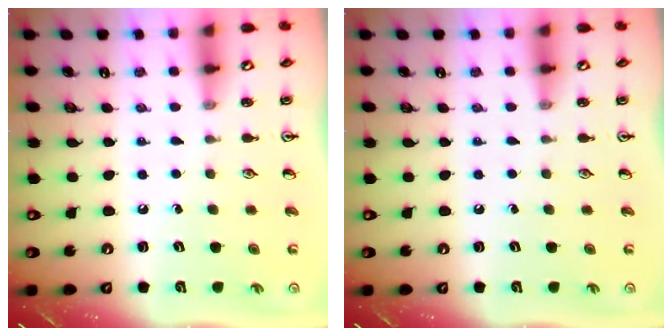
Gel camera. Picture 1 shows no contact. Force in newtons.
{"total": 0.0}